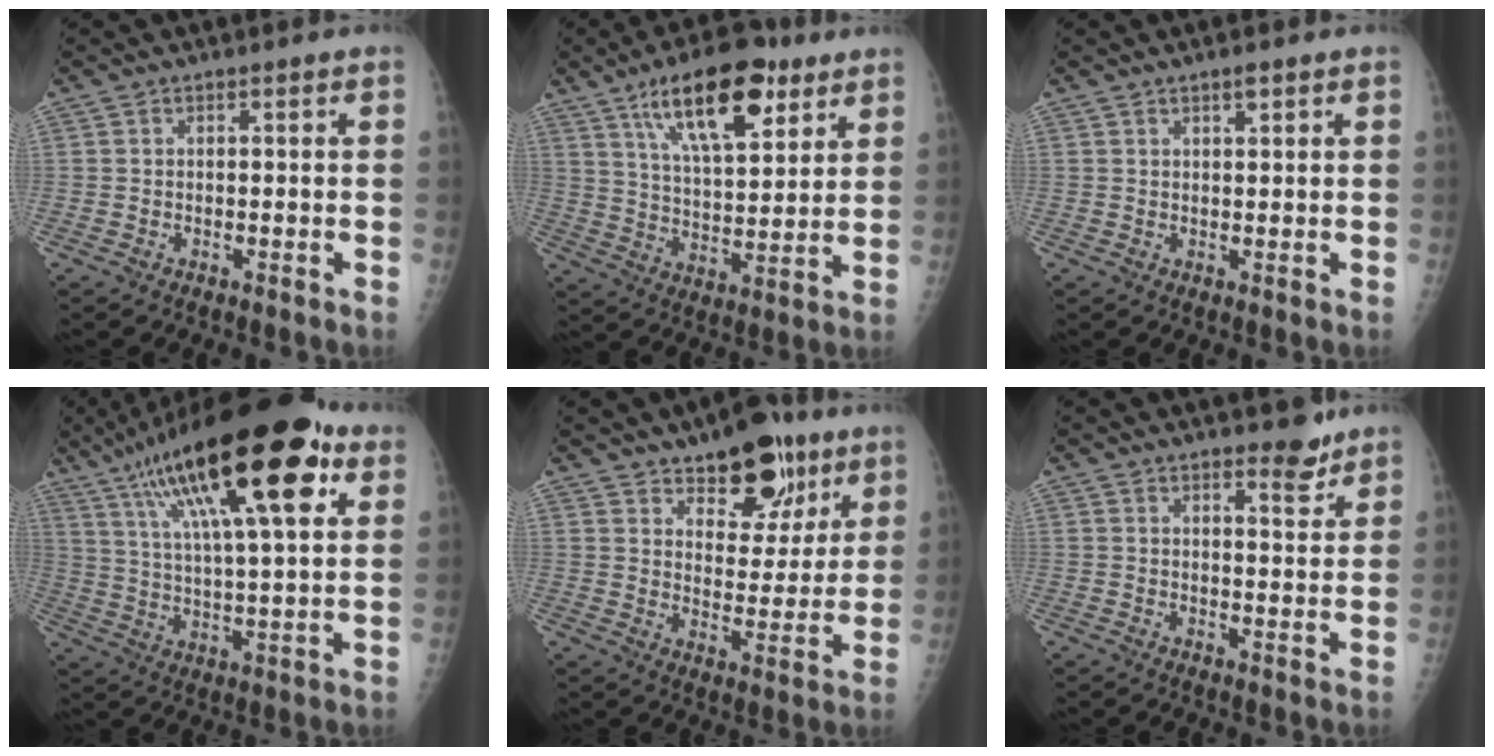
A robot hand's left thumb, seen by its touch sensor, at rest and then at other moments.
{"total": 17.8, "force": [9.9, 7.1, 13.0], "torque": [-0.176, -0.036, 0.166]}
{"total": 1.7, "force": [1.1, 0.5, 1.1], "torque": [-0.012, -0.006, 0.018]}
{"total": 26.5, "force": [13.1, 7.7, 21.6], "torque": [-0.341, -0.011, 0.215]}
{"total": 13.7, "force": [8.8, 7.2, 7.7], "torque": [-0.056, -0.050, 0.133]}
{"total": 4.5, "force": [3.6, 1.5, 2.2], "torque": [-0.013, -0.028, 0.050]}